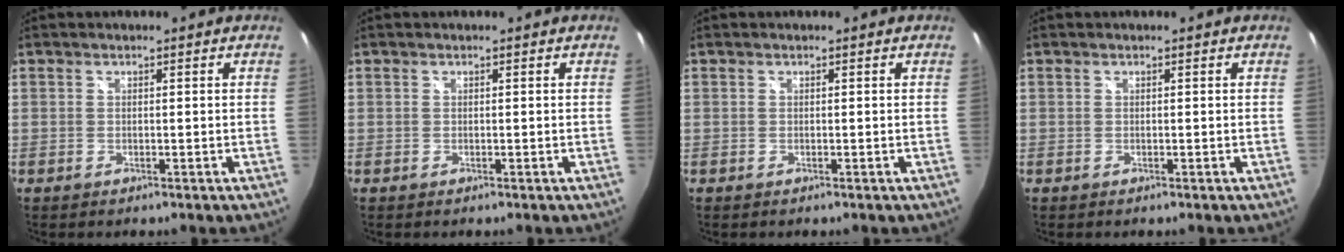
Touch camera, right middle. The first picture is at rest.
{"total": 0.0}
{"total": 0.0}
{"total": 0.0}